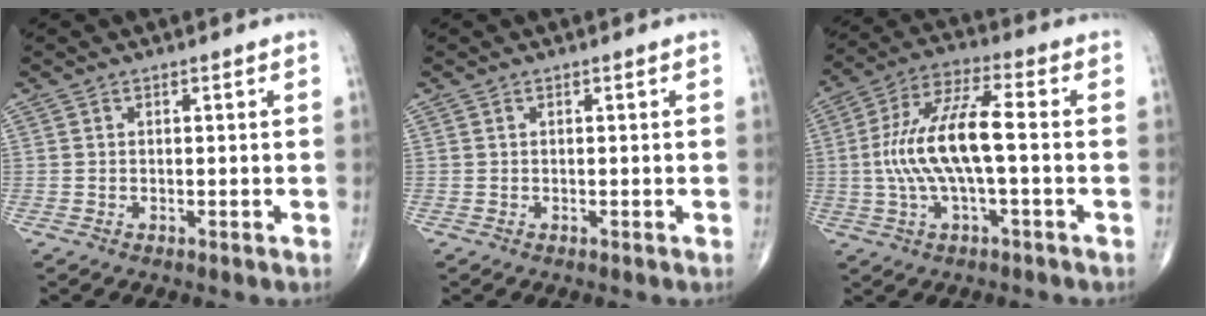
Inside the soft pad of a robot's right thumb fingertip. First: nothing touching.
{"total": 0.0}
{"total": 13.6, "force": [-0.8, 4.0, 12.9], "torque": [-0.274, 0.036, -0.016]}